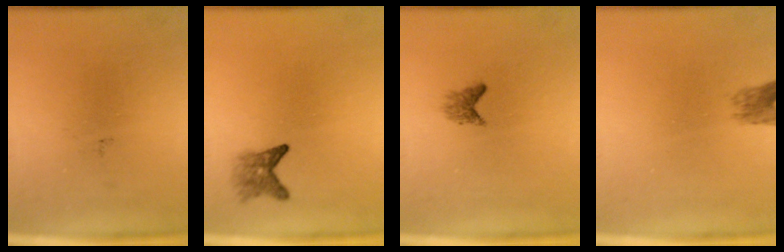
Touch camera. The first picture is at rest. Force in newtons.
{"total": 2.4}
{"total": 1.4}
{"total": 2.2}